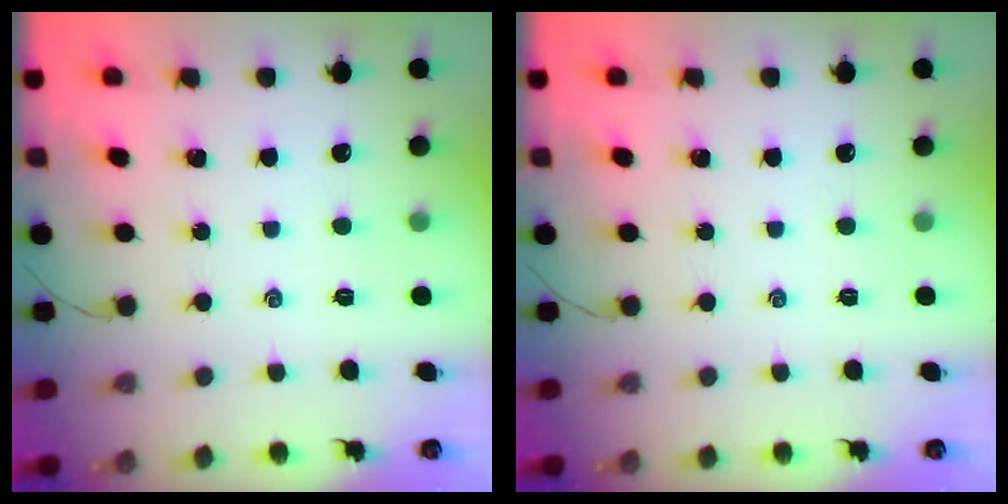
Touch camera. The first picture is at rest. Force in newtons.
{"total": 0.0}